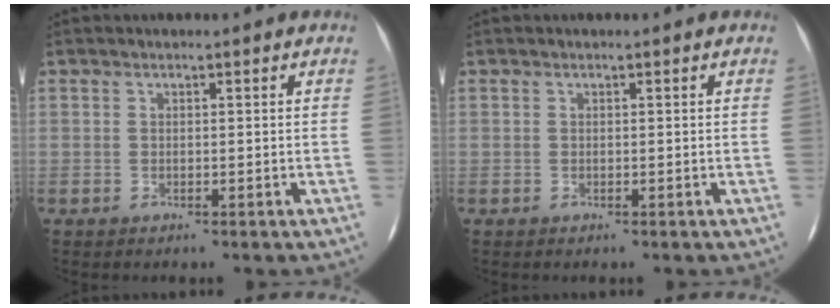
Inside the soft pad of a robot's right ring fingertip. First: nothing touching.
{"total": 0.0}